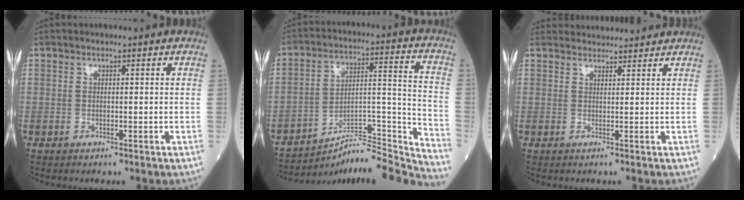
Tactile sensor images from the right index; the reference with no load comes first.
{"total": 20.0, "force": [-19.5, -1.4, 4.3], "torque": [-0.046, 0.038, -0.291]}
{"total": 7.2, "force": [7.1, 0.9, 0.9], "torque": [-0.010, 0.035, 0.088]}